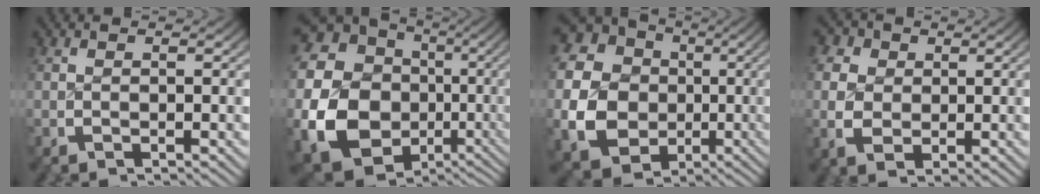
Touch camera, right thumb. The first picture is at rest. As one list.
[{"total": 16.6, "force": [-2.9, 13.5, 9.2], "torque": [-0.257, -0.077, -0.025]}, {"total": 16.7, "force": [-1.2, 14.5, 8.1], "torque": [-0.223, -0.062, -0.013]}, {"total": 5.5, "force": [0.7, 4.6, 3.1], "torque": [-0.074, -0.019, 0.018]}]